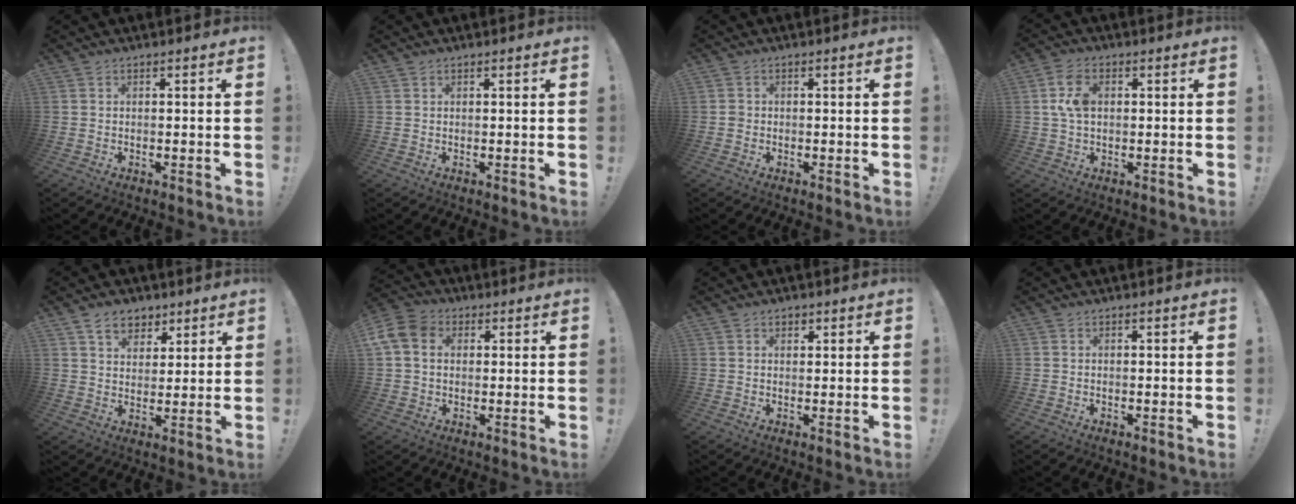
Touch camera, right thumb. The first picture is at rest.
{"total": 0.0}
{"total": 1.1, "force": [-0.2, 1.0, 0.3], "torque": [-0.009, 0.006, -0.004]}
{"total": 7.9, "force": [1.4, 5.0, 6.0], "torque": [-0.122, 0.008, 0.029]}
{"total": 8.4, "force": [5.2, 5.8, 3.1], "torque": [-0.052, -0.020, 0.102]}
{"total": 10.3, "force": [2.7, 7.8, 6.1], "torque": [-0.131, 0.002, 0.054]}
{"total": 1.3, "force": [0.8, 0.9, 0.3], "torque": [0.000, -0.003, 0.013]}
{"total": 0.0}